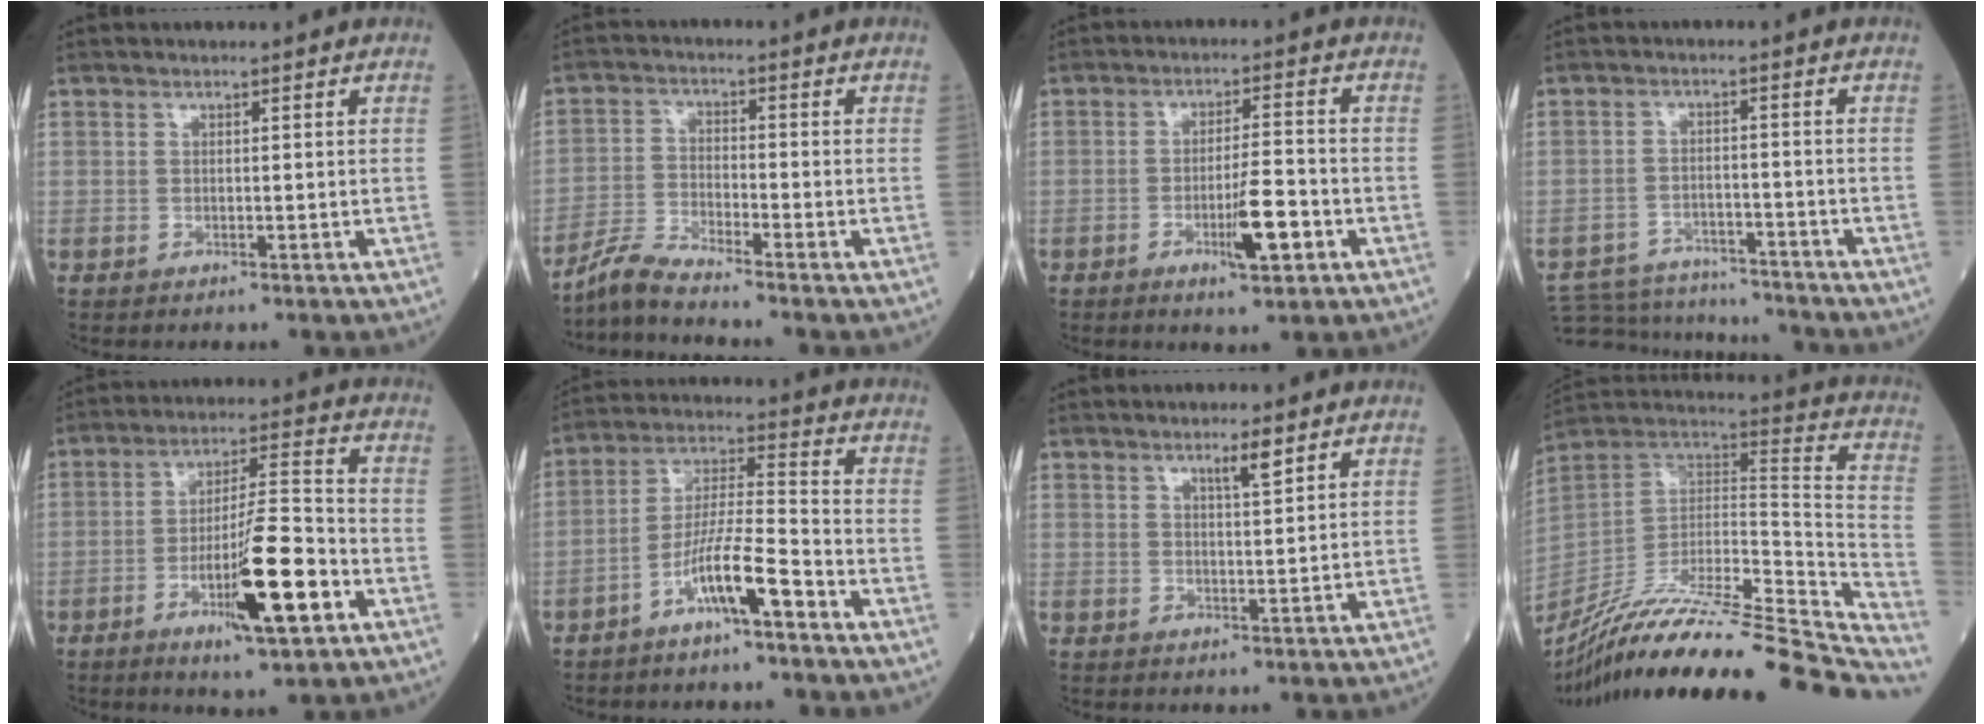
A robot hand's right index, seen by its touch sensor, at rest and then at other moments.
{"total": 5.2, "force": [-4.9, -1.2, 1.3], "torque": [-0.035, -0.019, -0.099]}
{"total": 6.6, "force": [-2.6, 0.8, 6.0], "torque": [-0.103, -0.004, -0.040]}
{"total": 12.5, "force": [-12.1, 2.3, 2.2], "torque": [-0.040, 0.010, -0.176]}
{"total": 13.1, "force": [-5.0, 1.5, 12.0], "torque": [-0.206, -0.007, -0.080]}
{"total": 8.7, "force": [-5.2, 0.5, 7.0], "torque": [-0.138, 0.007, -0.095]}
{"total": 2.7, "force": [1.8, 0.0, 2.0], "torque": [-0.040, -0.001, 0.034]}
{"total": 38.9, "force": [-32.7, 3.4, 20.8], "torque": [-0.267, -0.060, -0.480]}